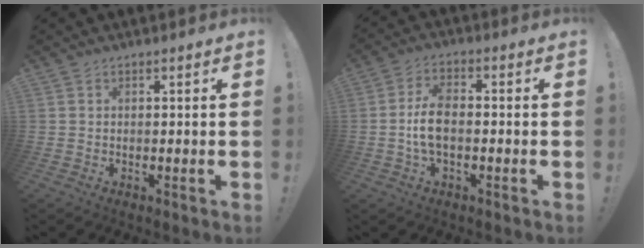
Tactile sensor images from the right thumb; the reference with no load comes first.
{"total": 7.6, "force": [-1.2, 3.8, 6.5], "torque": [-0.141, 0.004, -0.018]}